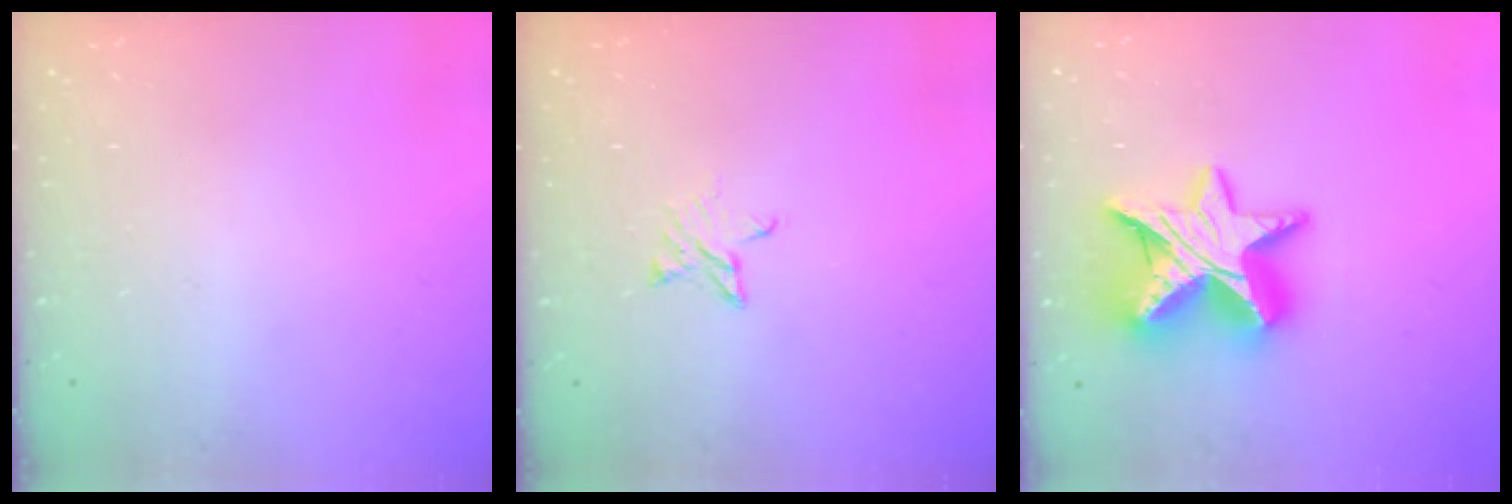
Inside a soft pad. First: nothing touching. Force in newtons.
{"total": 4.2, "press": 4.2, "slide": 0.5}
{"total": 16.8, "press": 16.7, "slide": 1.7}